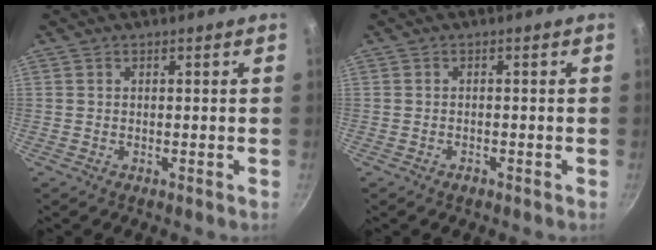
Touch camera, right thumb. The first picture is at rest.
{"total": 1.0, "force": [-0.8, 0.5, 0.5], "torque": [-0.012, 0.007, -0.011]}